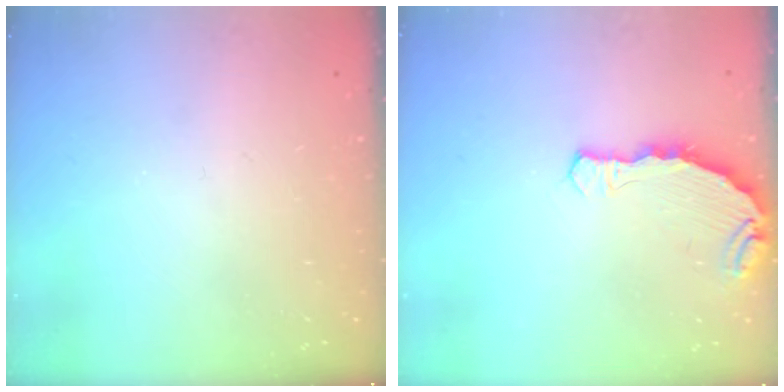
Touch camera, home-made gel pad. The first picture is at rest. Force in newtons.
{"total": 7.8, "press": 6.4, "slide": 4.4}